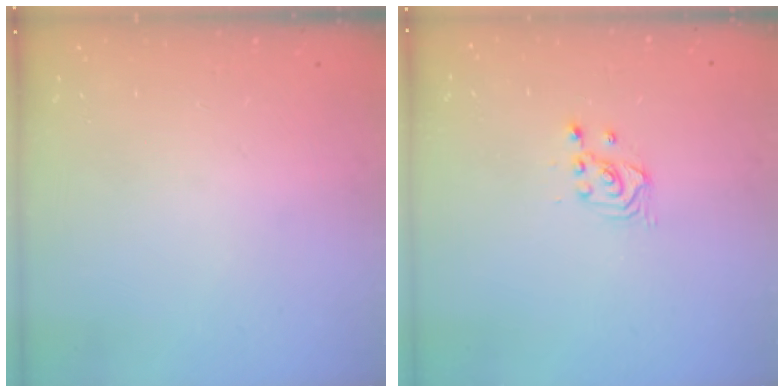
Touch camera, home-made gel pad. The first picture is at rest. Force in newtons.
{"total": 2.4, "press": 2.3, "slide": 0.2}